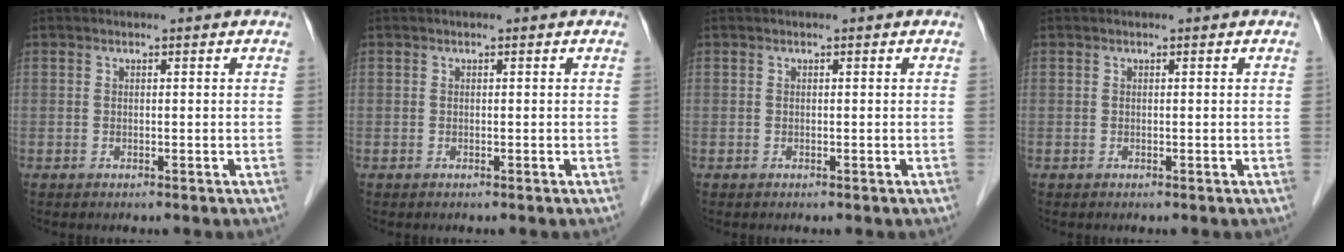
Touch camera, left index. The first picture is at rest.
{"total": 0.0}
{"total": 0.0}
{"total": 0.0}